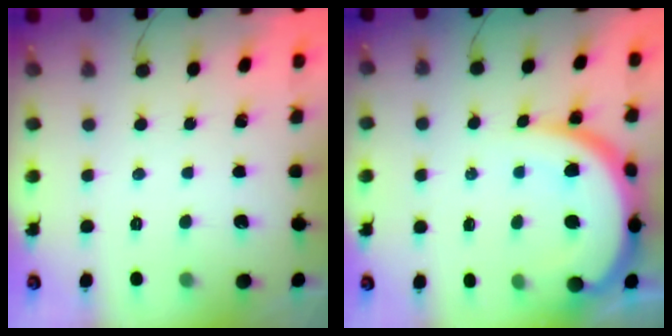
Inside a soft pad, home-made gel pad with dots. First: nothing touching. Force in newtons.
{"total": 13.1, "press": 13.0, "slide": 1.0}